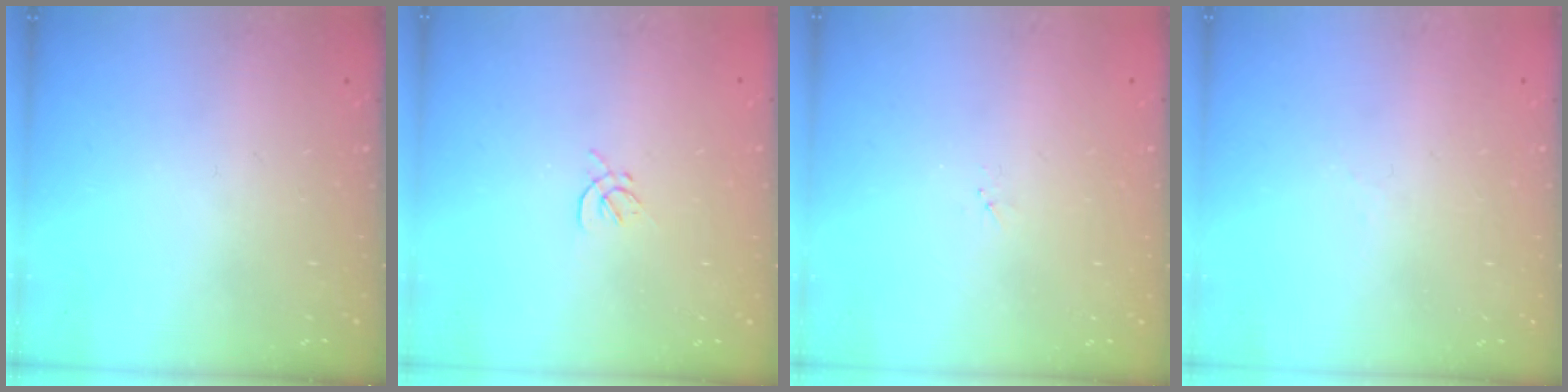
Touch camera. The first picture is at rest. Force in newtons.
{"total": 1.7, "press": 1.6, "slide": 0.6}
{"total": 1.9, "press": 1.9, "slide": 0.3}
{"total": 2.7, "press": 2.6, "slide": 0.7}